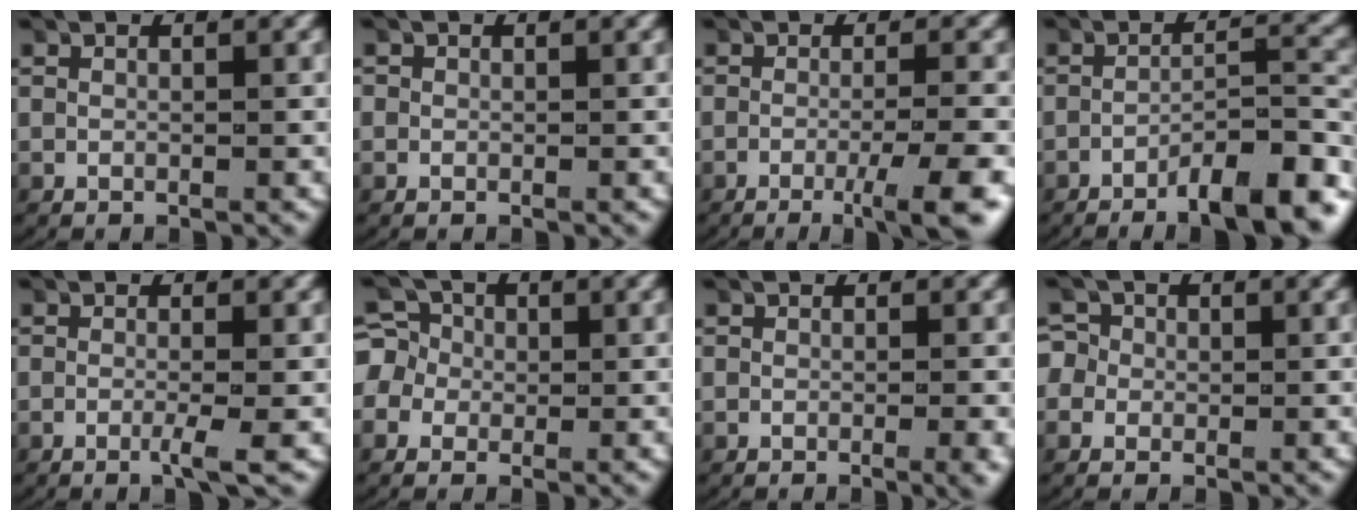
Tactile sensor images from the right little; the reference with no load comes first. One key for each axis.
{"total": 0.9, "fx": -0.1, "fy": 0.9, "fz": 0.0, "tx": -0.007, "ty": -0.008, "tz": -0.001}
{"total": 6.1, "fx": -4.0, "fy": 0.9, "fz": 4.6, "tx": -0.054, "ty": -0.002, "tz": -0.065}
{"total": 7.7, "fx": -6.1, "fy": 1.8, "fz": 4.4, "tx": -0.047, "ty": 0.000, "tz": -0.093}
{"total": 1.9, "fx": -0.8, "fy": 0.0, "fz": 1.8, "tx": -0.027, "ty": 0.000, "tz": -0.019}
{"total": 6.2, "fx": 0.1, "fy": 5.8, "fz": 2.1, "tx": -0.060, "ty": -0.010, "tz": -0.007}
{"total": 1.3, "fx": -0.4, "fy": 0.1, "fz": 1.3, "tx": -0.014, "ty": 0.000, "tz": -0.010}
{"total": 3.8, "fx": 0.1, "fy": 3.6, "fz": 1.1, "tx": -0.034, "ty": -0.004, "tz": -0.004}